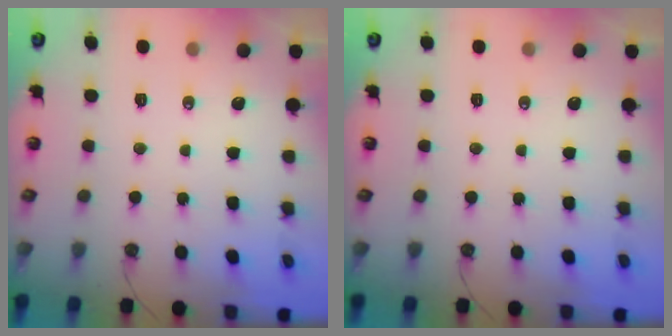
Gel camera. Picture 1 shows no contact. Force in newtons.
{"total": 0.0}